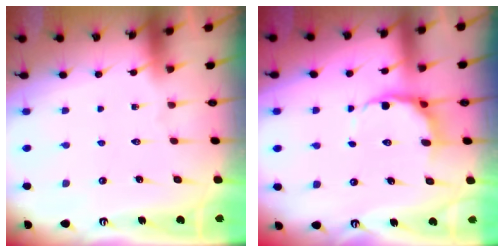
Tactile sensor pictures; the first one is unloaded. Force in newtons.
{"total": 7.6, "press": 7.0, "slide": 3.1}